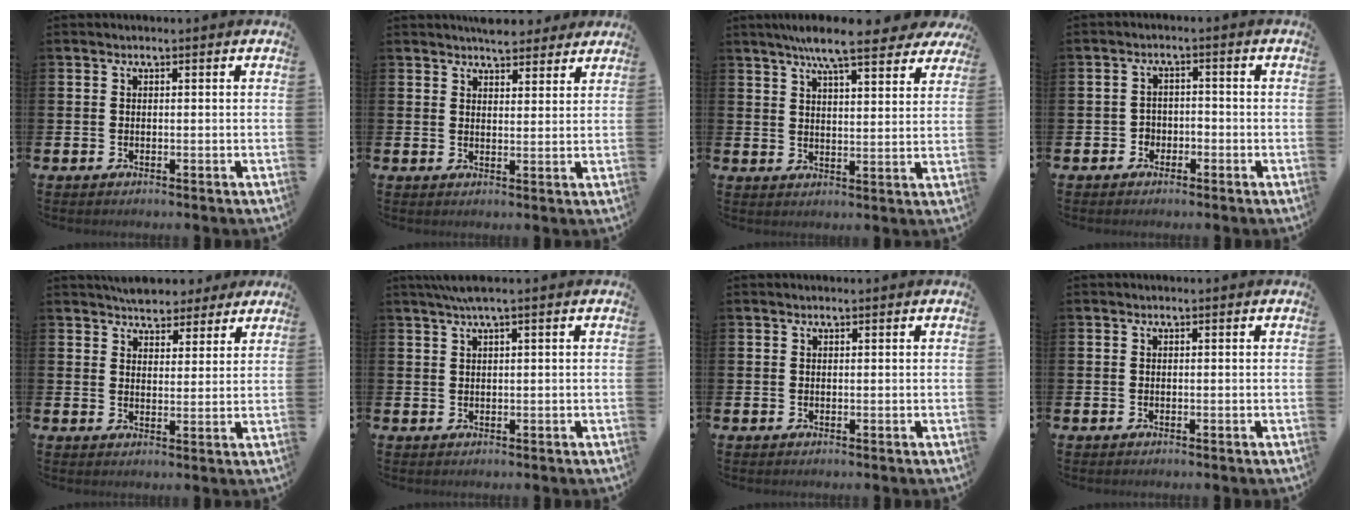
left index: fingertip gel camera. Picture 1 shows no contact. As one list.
[{"total": 4.7, "force": [4.5, 1.1, 0.3], "torque": [-0.007, -0.020, 0.084]}, {"total": 8.8, "force": [7.6, 1.3, 4.1], "torque": [-0.074, -0.034, 0.131]}, {"total": 2.2, "force": [-1.7, 1.5, 0.1], "torque": [-0.017, 0.008, -0.036]}, {"total": 5.3, "force": [4.9, 1.9, 0.2], "torque": [-0.013, -0.024, 0.089]}, {"total": 2.3, "force": [1.5, -0.1, 1.7], "torque": [-0.041, 0.004, 0.028]}, {"total": 0.0}, {"total": 0.0}]